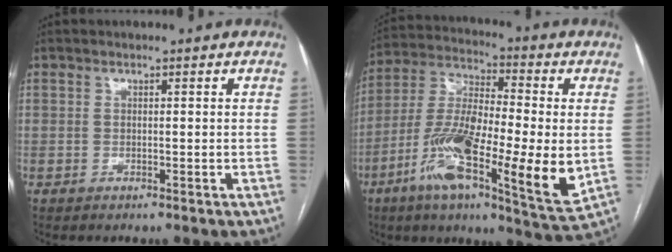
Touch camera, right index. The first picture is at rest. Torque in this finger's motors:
{"motor_torque": [1.42, -0.72, 0.61, 0.21]}